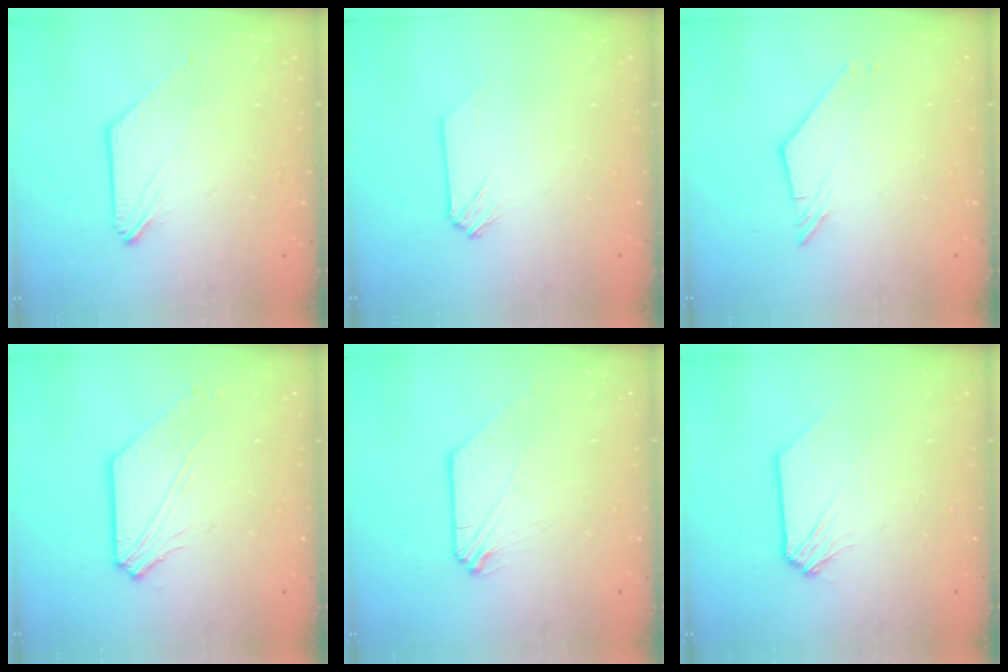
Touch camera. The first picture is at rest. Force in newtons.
{"total": 0.0}
{"total": 2.4, "press": 2.4, "slide": 0.1}
{"total": 4.7, "press": 4.6, "slide": 0.7}
{"total": 0.0}
{"total": 0.6, "press": 0.6, "slide": 0.1}